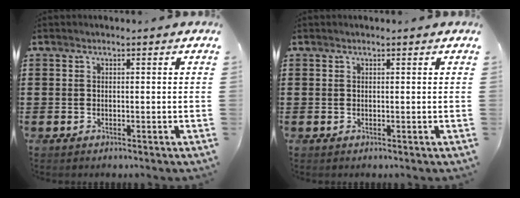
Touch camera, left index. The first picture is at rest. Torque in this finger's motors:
{"motor_torque": [-0.33, 0.31, 0.00, -0.03]}